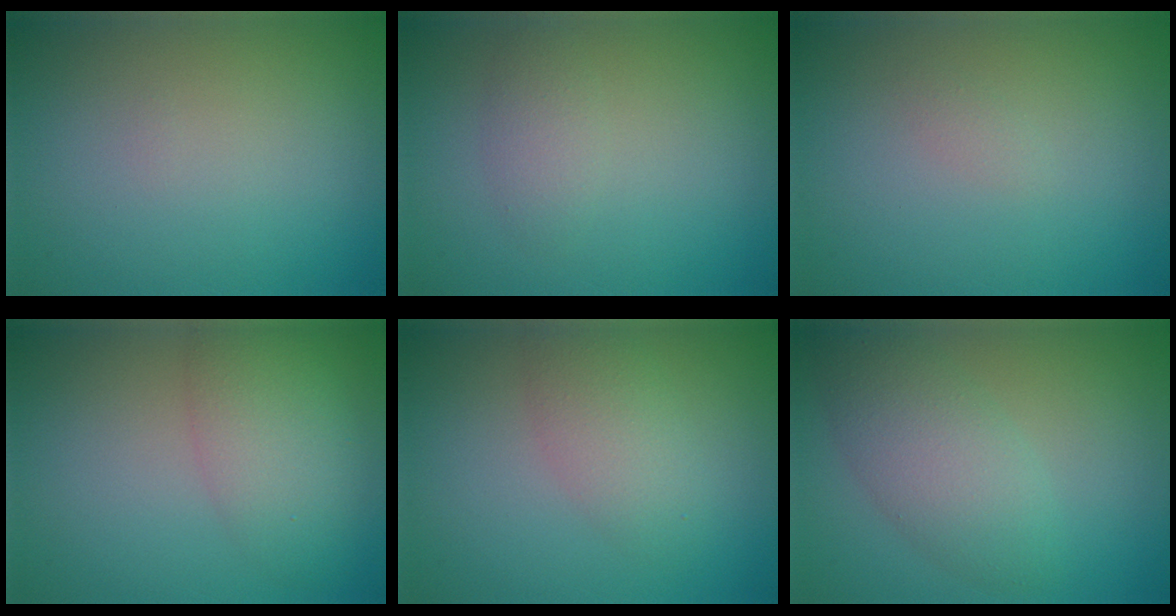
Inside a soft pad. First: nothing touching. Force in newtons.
{"total": 1.5, "press": 1.5, "slide": 0.0}
{"total": 0.6, "press": 0.6, "slide": 0.0}
{"total": 4.6, "press": 4.6, "slide": 0.2}
{"total": 3.1, "press": 3.1, "slide": 0.2}
{"total": 4.6, "press": 4.6, "slide": 0.0}